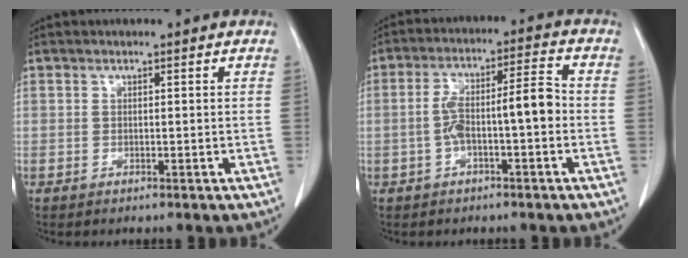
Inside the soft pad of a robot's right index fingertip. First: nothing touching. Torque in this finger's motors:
{"motor_torque": [0.40, 0.06, 0.22, 0.07]}